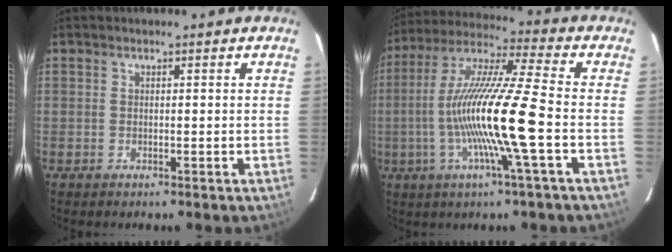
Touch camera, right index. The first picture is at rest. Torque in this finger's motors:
{"motor_torque": [2.13, -0.01, 1.05, 0.21]}